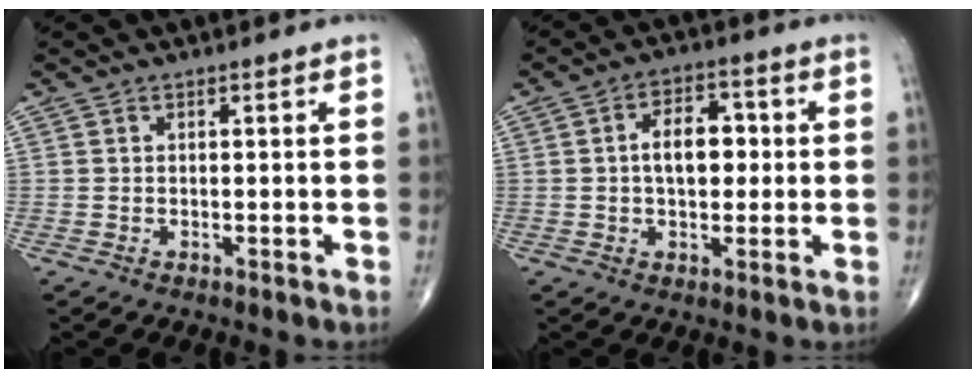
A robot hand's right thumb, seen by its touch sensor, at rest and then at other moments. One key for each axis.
{"total": 8.0, "fx": 0.4, "fy": 4.8, "fz": 6.4, "tx": -0.082, "ty": 0.015, "tz": 0.000}